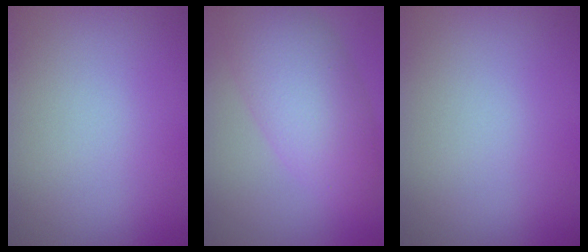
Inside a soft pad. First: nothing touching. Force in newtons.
{"total": 6.4, "press": 6.4, "slide": 0.2}
{"total": 0.0}